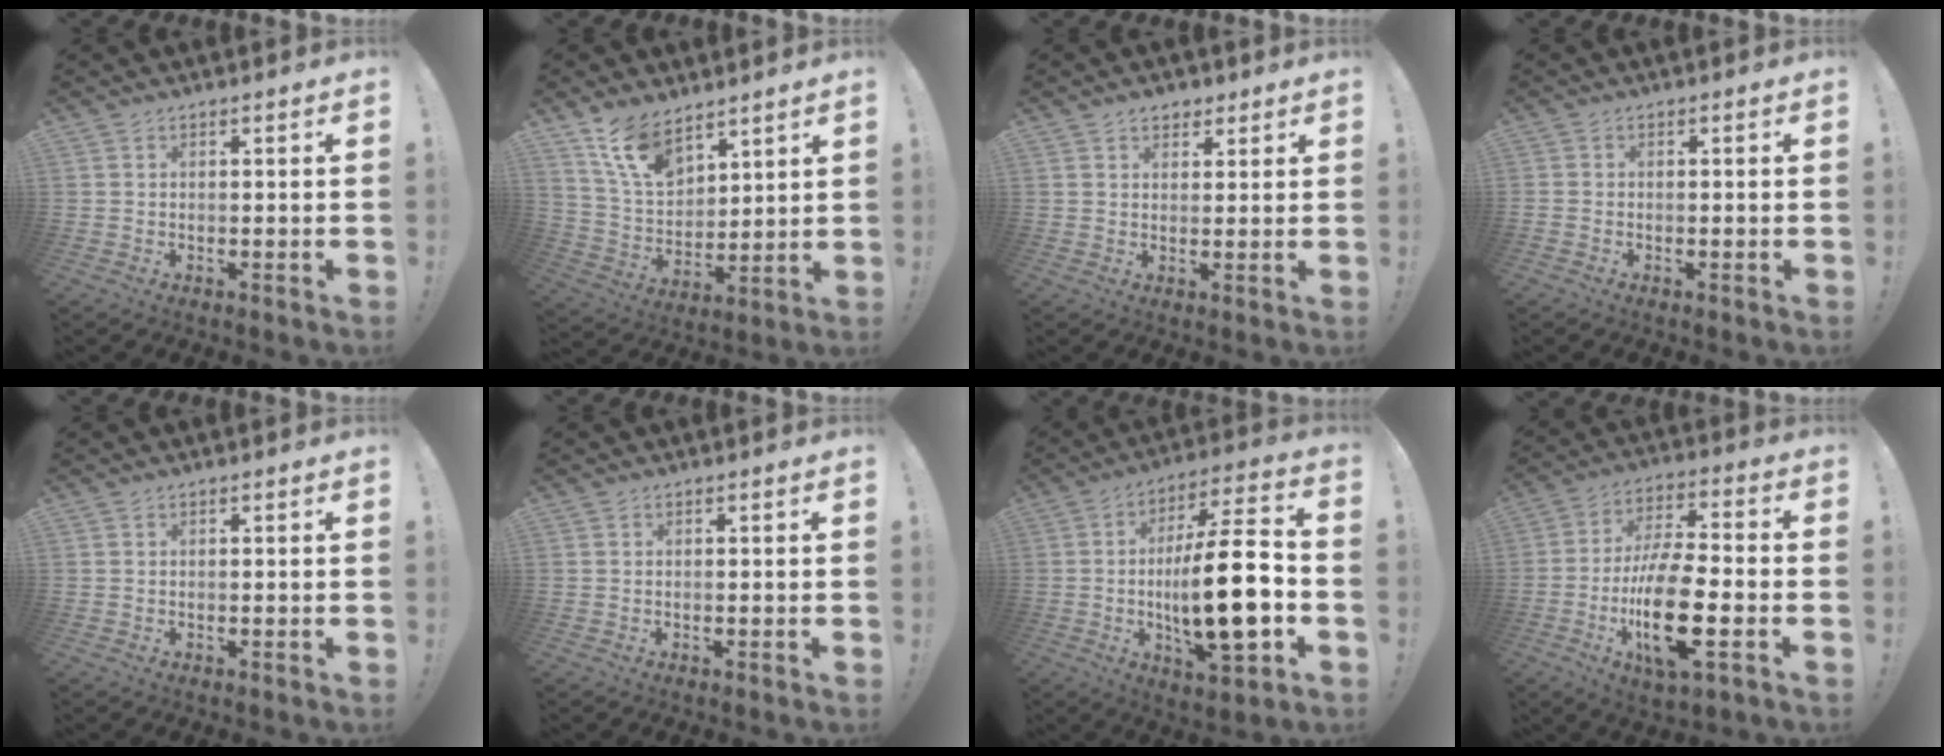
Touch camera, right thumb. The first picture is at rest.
{"total": 13.0, "force": [9.6, 6.4, 6.0], "torque": [-0.127, -0.051, 0.185]}
{"total": 3.7, "force": [2.3, 2.6, 1.1], "torque": [-0.005, -0.009, 0.040]}
{"total": 0.8, "force": [-0.6, 0.1, 0.4], "torque": [-0.008, 0.000, -0.010]}
{"total": 0.0}
{"total": 0.0}
{"total": 21.7, "force": [-2.8, 6.1, 20.6], "torque": [-0.352, 0.001, -0.051]}
{"total": 19.1, "force": [-5.6, 6.9, 16.9], "torque": [-0.319, 0.016, -0.091]}